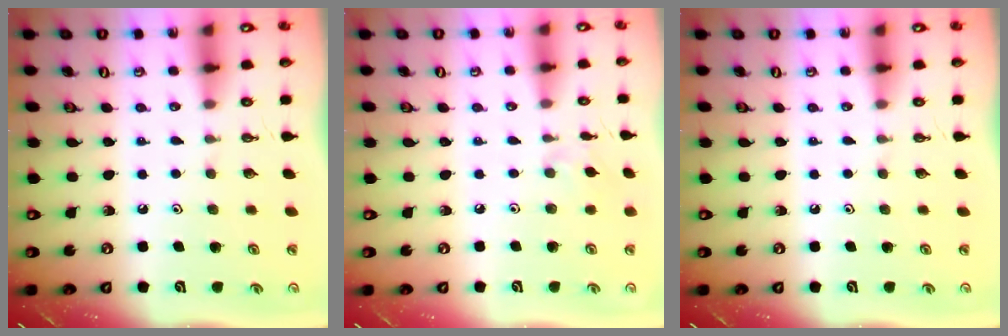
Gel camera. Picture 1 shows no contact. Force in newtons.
{"total": 4.1, "press": 4.0, "slide": 0.8}
{"total": 0.0}